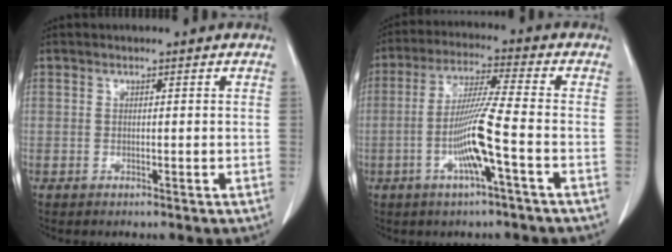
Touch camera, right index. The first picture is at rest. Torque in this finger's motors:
{"motor_torque": [0.38, 0.03, 0.26, 0.17]}